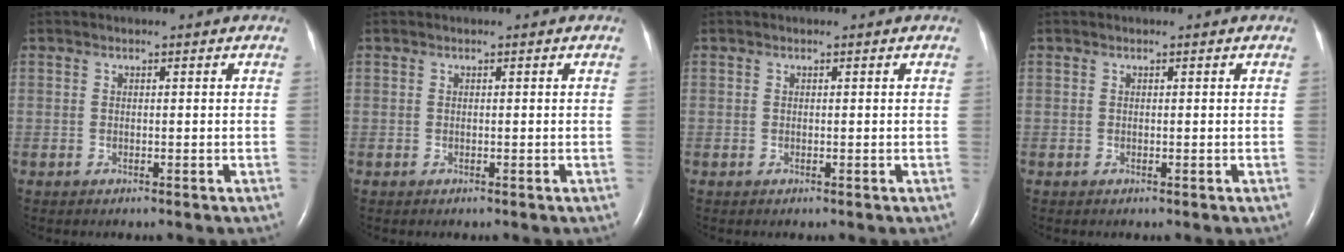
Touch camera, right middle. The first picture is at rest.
{"total": 0.0}
{"total": 0.0}
{"total": 0.0}